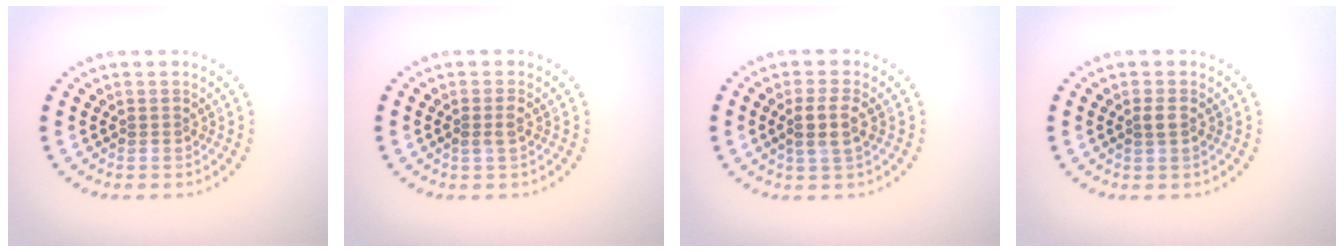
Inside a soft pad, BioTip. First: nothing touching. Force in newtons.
{"total": 1.0, "press": 1.0, "slide": 0.4}
{"total": 2.5, "press": 2.2, "slide": 1.0}
{"total": 1.1, "press": 1.0, "slide": 0.5}